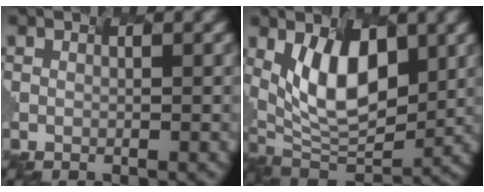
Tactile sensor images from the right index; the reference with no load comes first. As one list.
[{"total": 7.4, "force": [1.2, 3.8, 6.3], "torque": [-0.124, -0.007, 0.032]}]